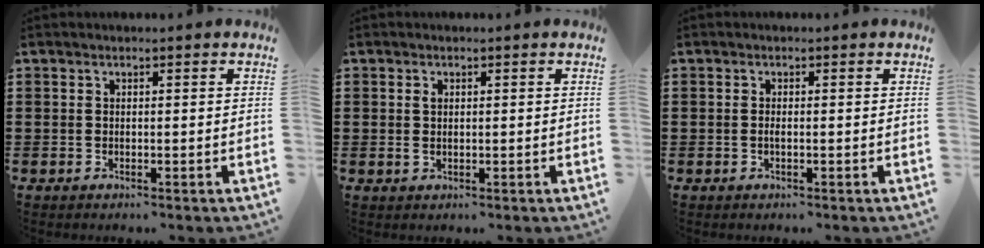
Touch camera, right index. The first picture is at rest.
{"total": 1.0, "force": [0.2, 0.6, 0.8], "torque": [-0.018, 0.004, 0.003]}
{"total": 0.7, "force": [-0.3, 0.1, 0.7], "torque": [-0.013, -0.004, -0.005]}